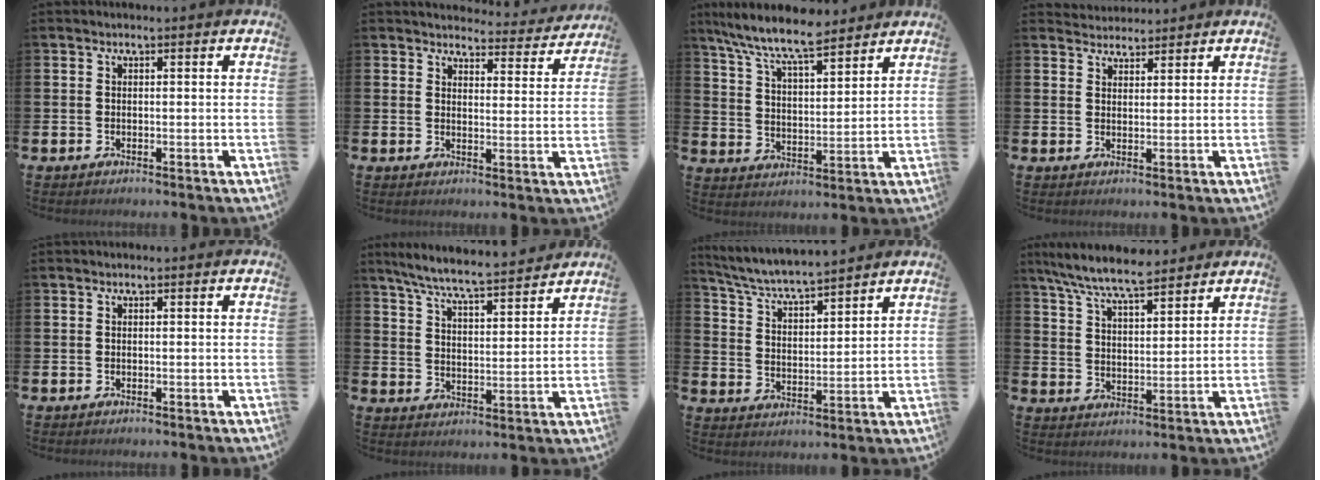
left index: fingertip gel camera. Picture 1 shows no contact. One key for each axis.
{"total": 3.9, "fx": 3.8, "fy": 0.9, "fz": 0.2, "tx": -0.011, "ty": -0.030, "tz": 0.063}
{"total": 8.9, "fx": 8.0, "fy": 1.3, "fz": 3.7, "tx": -0.098, "ty": -0.040, "tz": 0.145}
{"total": 3.0, "fx": 2.9, "fy": 0.8, "fz": -0.3, "tx": 0.002, "ty": -0.012, "tz": 0.053}
{"total": 0.0}
{"total": 7.3, "fx": 6.8, "fy": 0.1, "fz": 2.4, "tx": -0.076, "ty": -0.044, "tz": 0.120}
{"total": 6.0, "fx": 5.8, "fy": 0.2, "fz": 1.4, "tx": -0.058, "ty": -0.040, "tz": 0.100}
{"total": 7.9, "fx": 7.4, "fy": 0.9, "fz": 2.7, "tx": -0.076, "ty": -0.032, "tz": 0.134}